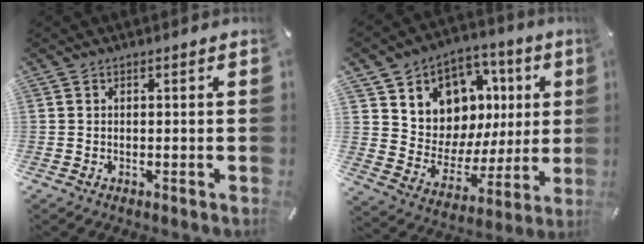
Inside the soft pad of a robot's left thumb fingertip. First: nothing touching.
{"total": 10.1, "force": [4.4, 8.9, 1.9], "torque": [-0.037, -0.059, 0.093]}